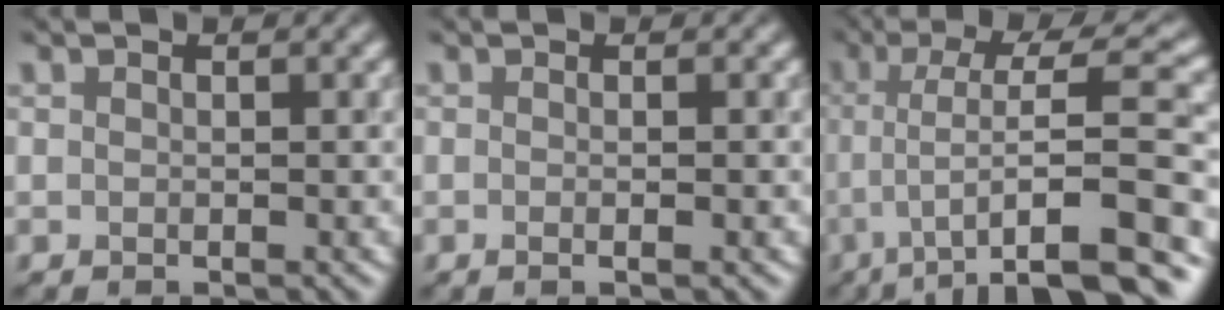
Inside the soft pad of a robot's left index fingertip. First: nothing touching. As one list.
[{"total": 2.2, "force": [0.3, 1.1, 1.9], "torque": [0.001, 0.008, -0.014]}, {"total": 10.9, "force": [-3.0, 2.4, 10.2], "torque": [-0.153, 0.035, -0.034]}]